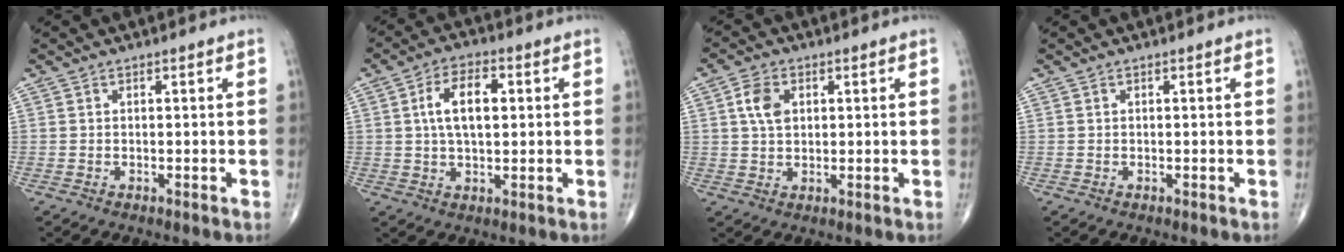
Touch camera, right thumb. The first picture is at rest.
{"total": 8.6, "force": [1.5, 4.5, 7.2], "torque": [-0.119, 0.009, 0.023]}
{"total": 5.2, "force": [1.4, 3.6, 3.5], "torque": [-0.060, -0.003, 0.023]}
{"total": 0.0}